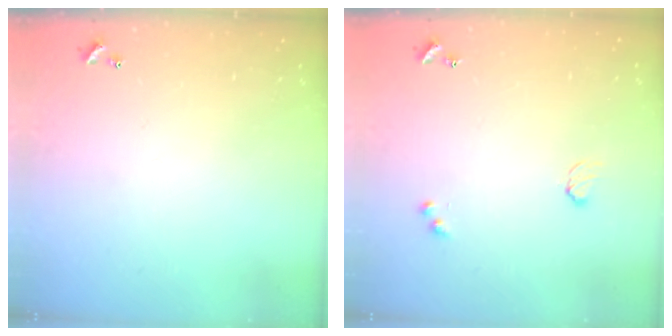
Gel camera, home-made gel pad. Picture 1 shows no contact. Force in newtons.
{"total": 2.9, "press": 2.9, "slide": 0.5}